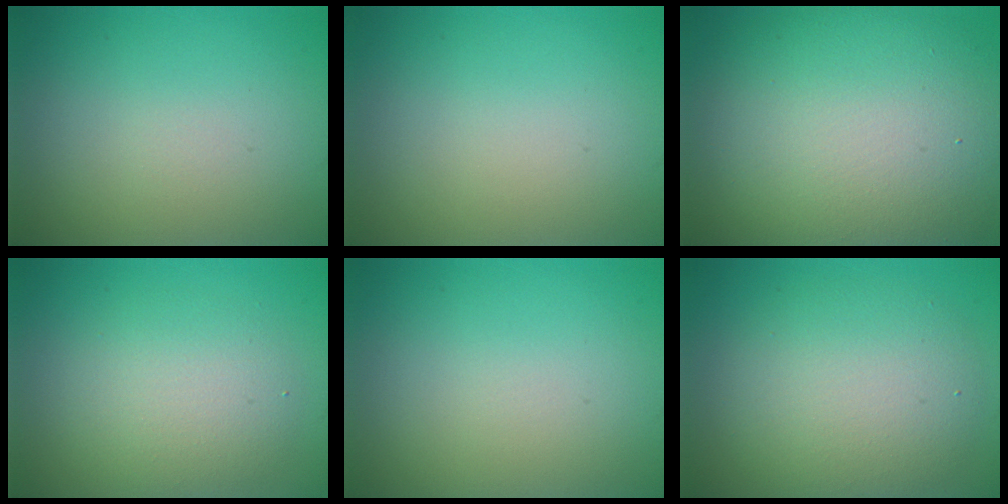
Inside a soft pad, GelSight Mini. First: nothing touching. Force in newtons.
{"total": 0.0}
{"total": 15.0, "press": 15.0, "slide": 0.4}
{"total": 3.9, "press": 3.9, "slide": 0.1}
{"total": 0.0}
{"total": 6.1, "press": 6.1, "slide": 0.3}